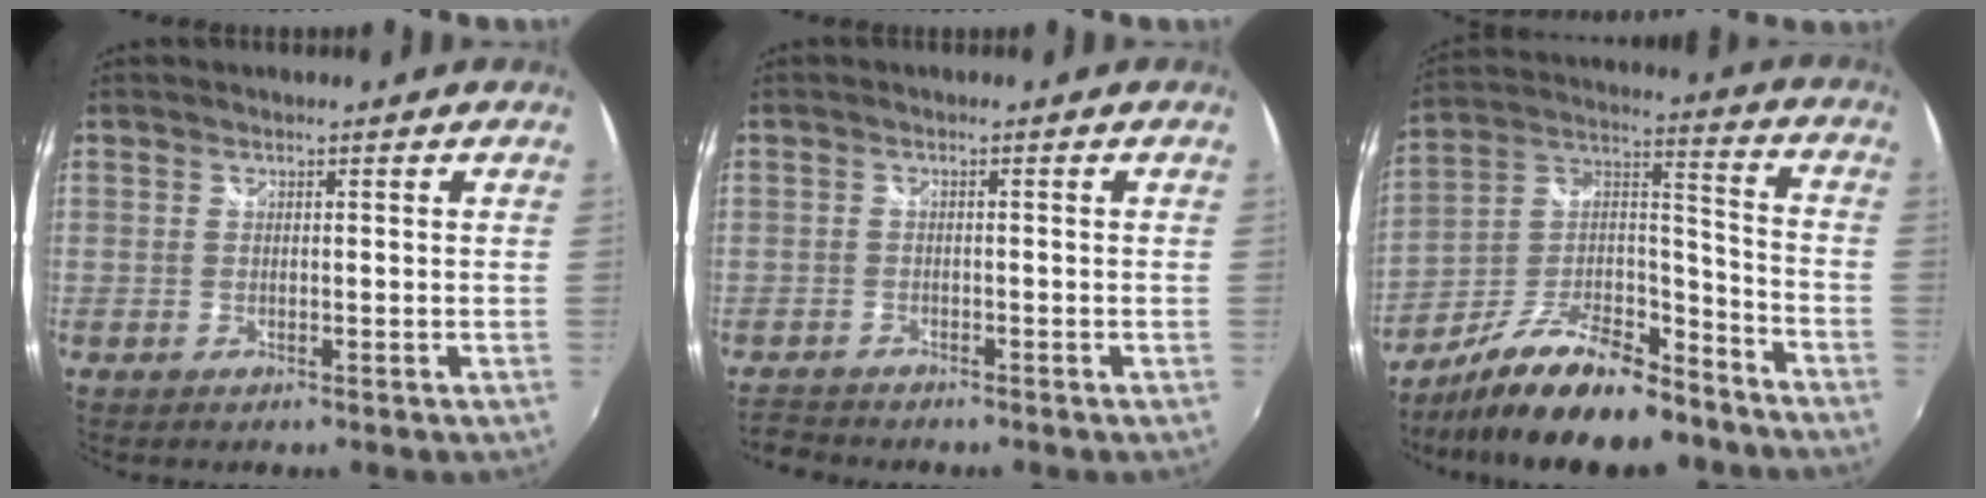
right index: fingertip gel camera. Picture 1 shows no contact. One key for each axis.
{"total": 3.2, "fx": -2.9, "fy": 1.3, "fz": 0.2, "tx": -0.020, "ty": -0.003, "tz": -0.061}
{"total": 21.4, "fx": -16.0, "fy": 7.8, "fz": 12.0, "tx": -0.227, "ty": 0.013, "tz": -0.255}